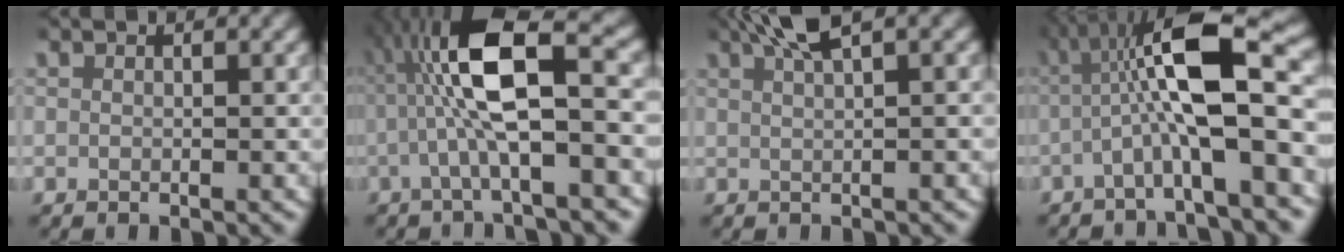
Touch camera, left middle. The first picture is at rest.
{"total": 9.9, "force": [0.7, 3.5, 9.3], "torque": [-0.171, 0.016, 0.005]}
{"total": 4.1, "force": [2.8, 0.6, 2.9], "torque": [-0.051, 0.014, 0.044]}
{"total": 9.9, "force": [0.9, 3.2, 9.3], "torque": [-0.156, 0.015, 0.013]}